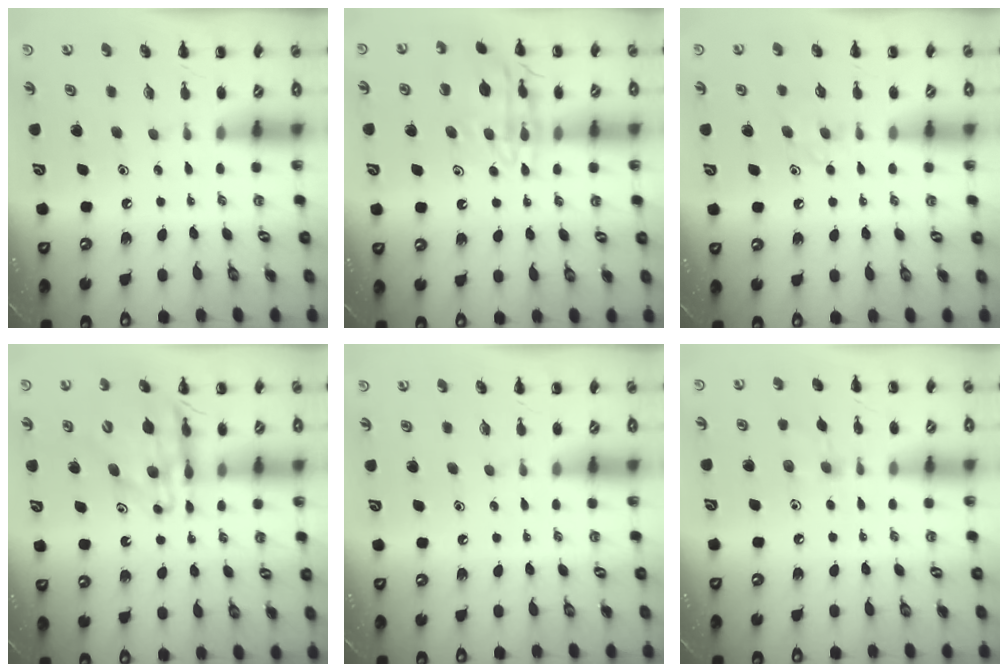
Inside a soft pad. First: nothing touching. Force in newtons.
{"total": 14.8, "press": 14.7, "slide": 0.9}
{"total": 6.5, "press": 6.3, "slide": 1.6}
{"total": 12.5, "press": 12.0, "slide": 3.6}
{"total": 0.0}
{"total": 6.4, "press": 6.1, "slide": 1.9}